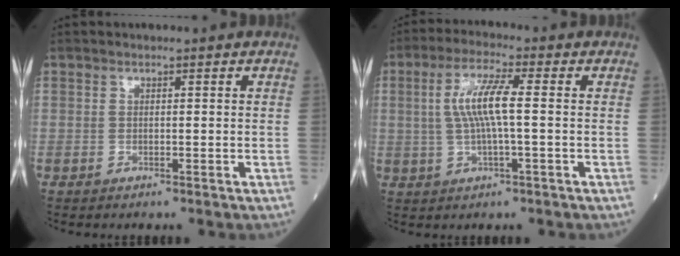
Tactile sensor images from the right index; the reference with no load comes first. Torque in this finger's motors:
{"motor_torque": [1.39, 0.17, 0.70, 0.20]}